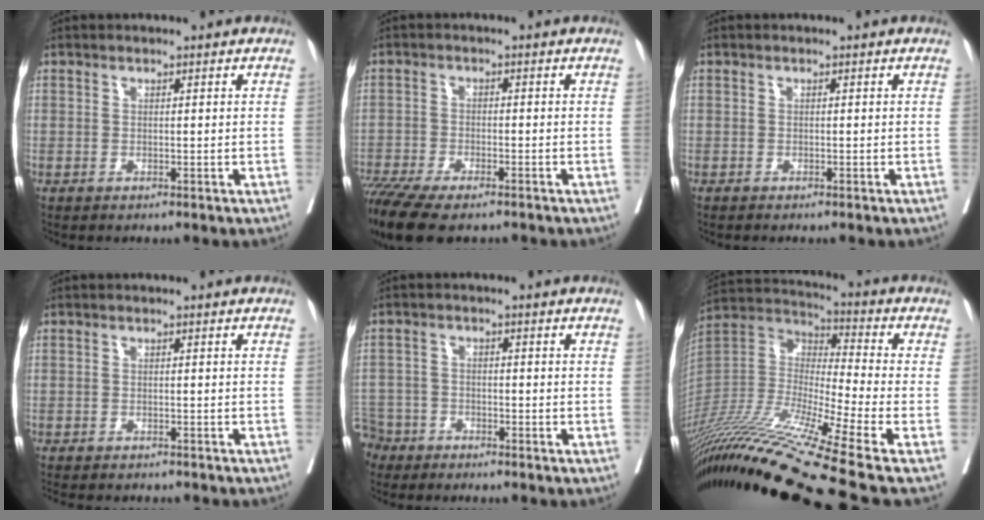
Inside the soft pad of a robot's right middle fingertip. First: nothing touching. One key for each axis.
{"total": 11.4, "fx": -9.0, "fy": 3.1, "fz": 6.4, "tx": -0.118, "ty": -0.015, "tz": -0.147}
{"total": 1.0, "fx": -0.9, "fy": 0.0, "fz": 0.5, "tx": -0.009, "ty": -0.002, "tz": -0.014}
{"total": 9.2, "fx": -8.2, "fy": 2.2, "fz": 3.4, "tx": -0.051, "ty": -0.008, "tz": -0.102}
{"total": 6.8, "fx": -5.7, "fy": 3.7, "fz": 0.1, "tx": -0.010, "ty": -0.004, "tz": -0.110}
{"total": 24.5, "fx": -18.5, "fy": -1.9, "fz": 15.9, "tx": -0.335, "ty": -0.038, "tz": -0.345}